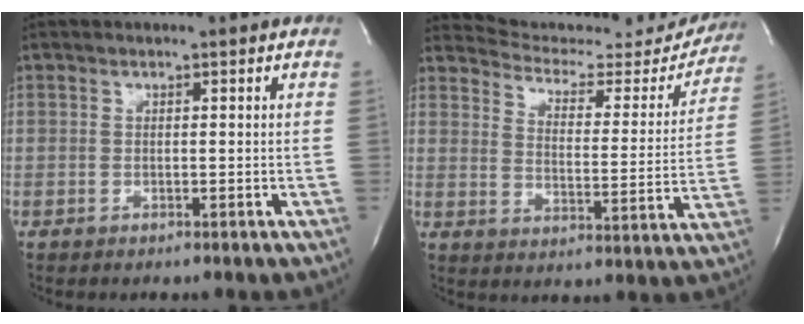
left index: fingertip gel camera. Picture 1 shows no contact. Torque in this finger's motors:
{"motor_torque": [0.20, -0.33, 0.00, 0.00]}